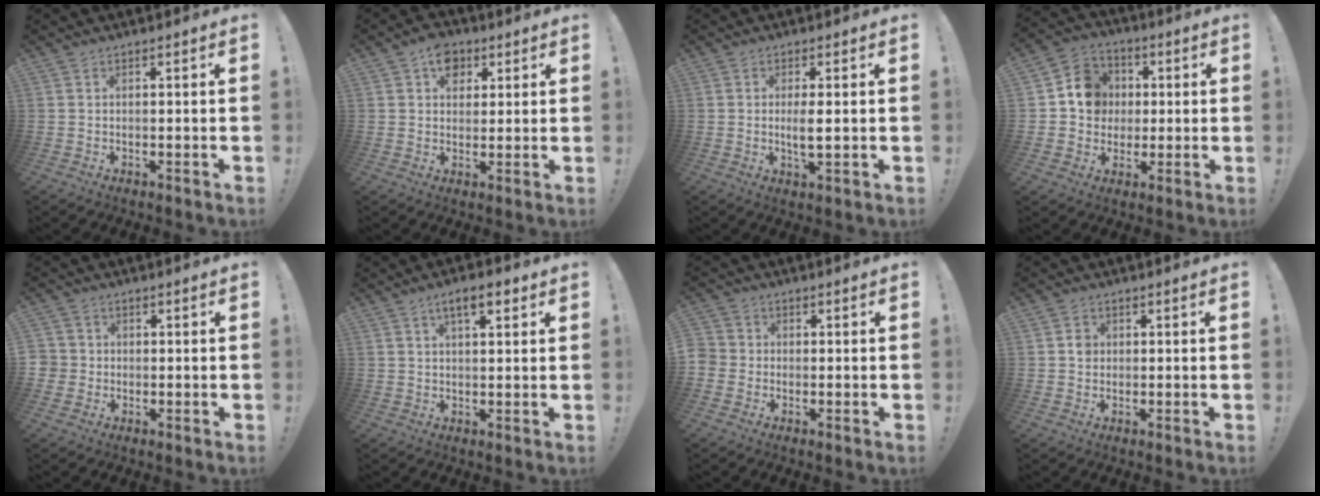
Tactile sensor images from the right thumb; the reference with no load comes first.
{"total": 7.4, "force": [3.5, 5.7, 3.1], "torque": [-0.040, -0.009, 0.067]}
{"total": 4.0, "force": [0.1, 0.9, 3.9], "torque": [-0.068, -0.010, -0.002]}
{"total": 11.4, "force": [1.4, 10.6, 4.0], "torque": [-0.046, 0.009, 0.034]}
{"total": 3.0, "force": [-0.7, 2.8, 0.8], "torque": [-0.012, 0.009, -0.011]}
{"total": 6.1, "force": [3.0, 2.1, 4.9], "torque": [-0.068, -0.005, 0.045]}
{"total": 3.0, "force": [-1.2, 2.6, 1.1], "torque": [-0.029, 0.011, -0.022]}
{"total": 2.6, "force": [-0.1, 2.3, 1.1], "torque": [0.003, -0.003, -0.006]}